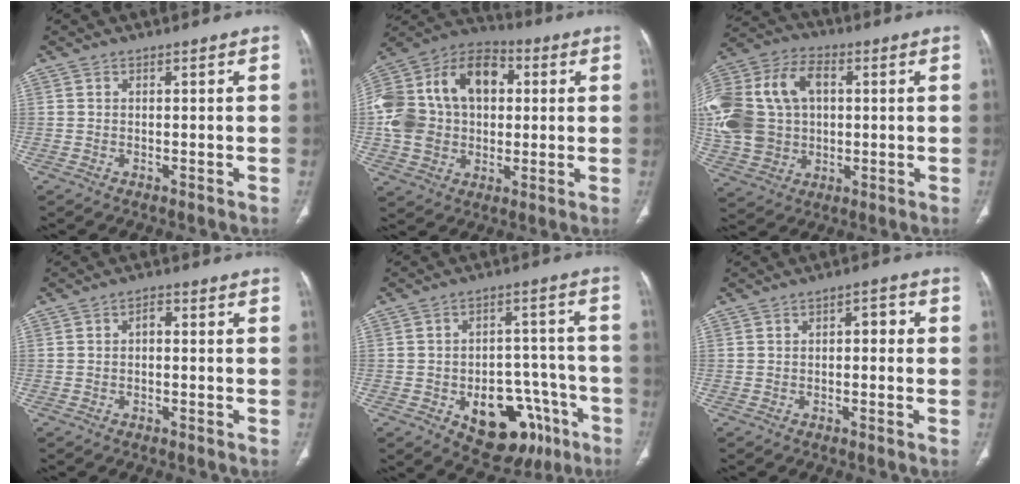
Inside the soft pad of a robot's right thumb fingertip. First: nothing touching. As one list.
[{"total": 22.6, "force": [2.2, 16.2, 15.5], "torque": [-0.292, 0.032, 0.041]}, {"total": 25.6, "force": [3.3, 19.0, 16.8], "torque": [-0.392, 0.042, 0.074]}, {"total": 1.9, "force": [-0.2, 1.2, 1.5], "torque": [-0.019, 0.008, -0.008]}, {"total": 17.3, "force": [-7.8, 10.5, 11.2], "torque": [-0.107, 0.051, -0.096]}, {"total": 3.4, "force": [0.1, 1.9, 2.8], "torque": [-0.023, 0.014, -0.007]}]